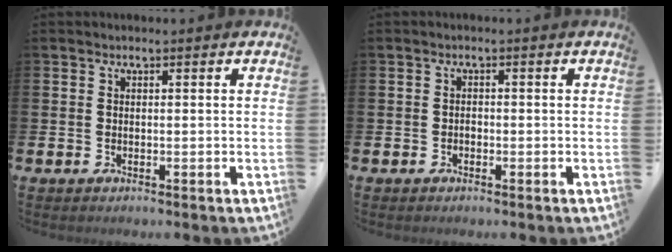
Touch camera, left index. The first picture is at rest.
{"total": 0.8, "force": [-0.5, 0.6, 0.2], "torque": [-0.010, 0.004, -0.008]}